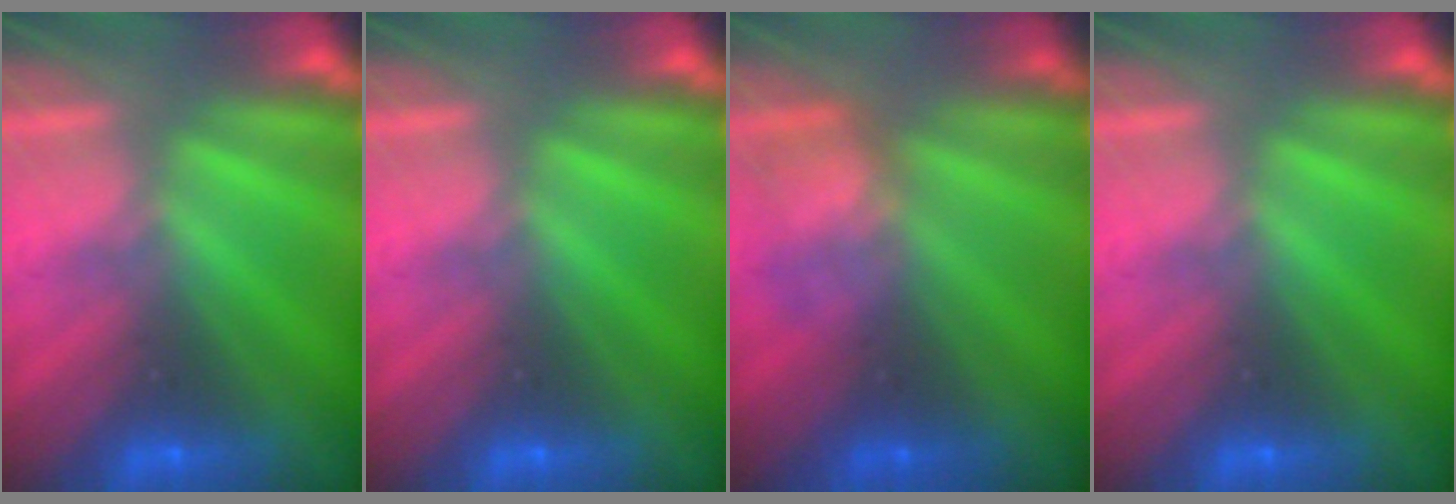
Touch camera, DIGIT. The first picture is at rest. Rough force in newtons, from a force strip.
{"total": 0.0}
{"total": 2.4}
{"total": 0.0}